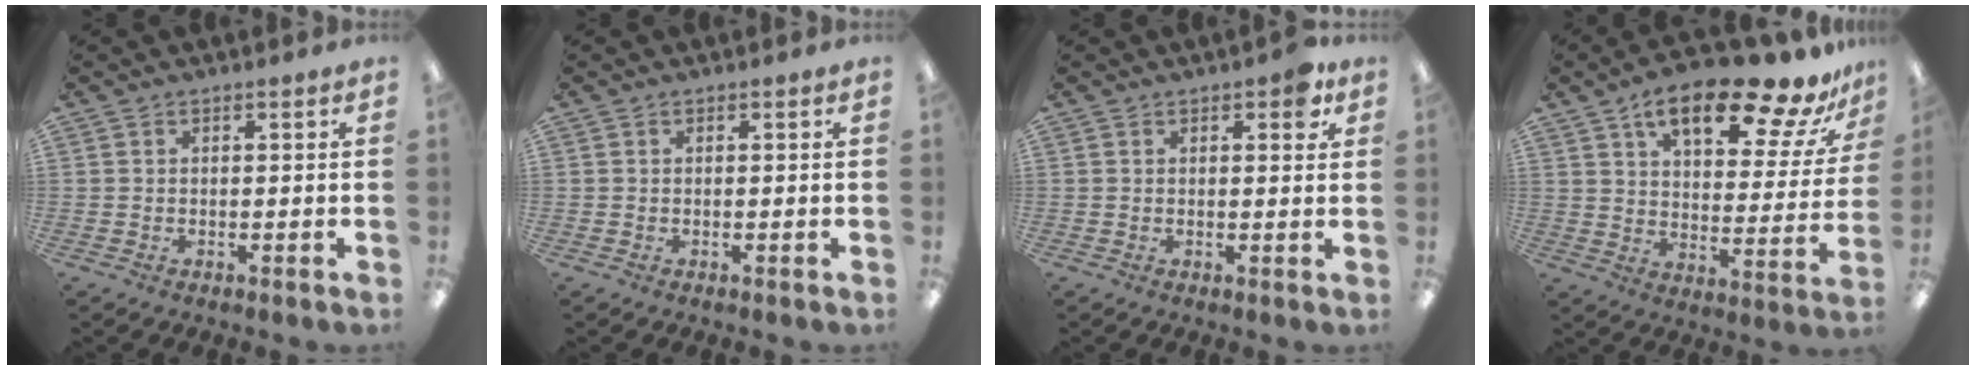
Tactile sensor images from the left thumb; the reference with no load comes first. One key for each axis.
{"total": 0.0}
{"total": 3.6, "fx": 1.8, "fy": 1.5, "fz": 2.7, "tx": -0.027, "ty": -0.007, "tz": 0.023}
{"total": 20.9, "fx": 13.8, "fy": 7.0, "fz": 14.1, "tx": -0.204, "ty": -0.086, "tz": 0.222}